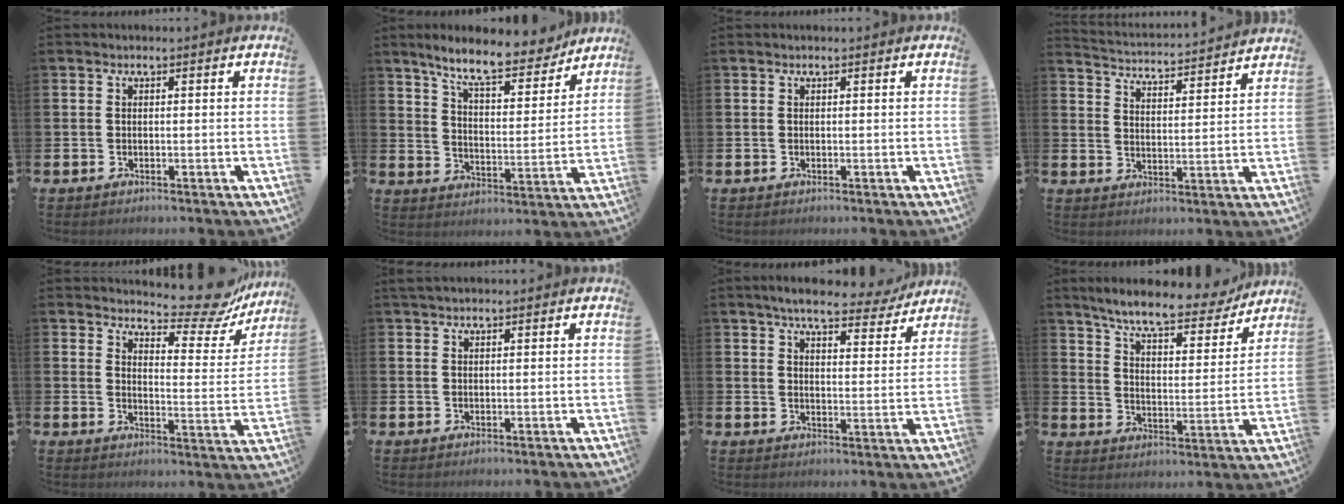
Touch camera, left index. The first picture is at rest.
{"total": 9.5, "force": [8.4, 1.9, 4.0], "torque": [-0.094, -0.046, 0.143]}
{"total": 0.0}
{"total": 3.9, "force": [3.9, 0.0, 0.1], "torque": [-0.023, -0.038, 0.064]}
{"total": 8.7, "force": [8.0, 2.0, 2.8], "torque": [-0.047, -0.059, 0.137]}
{"total": 1.4, "force": [1.2, 0.4, 0.5], "torque": [0.002, 0.000, 0.019]}
{"total": 6.6, "force": [6.1, 1.3, 2.2], "torque": [-0.043, -0.033, 0.103]}
{"total": 8.4, "force": [7.6, 1.3, 3.3], "torque": [-0.088, -0.046, 0.128]}